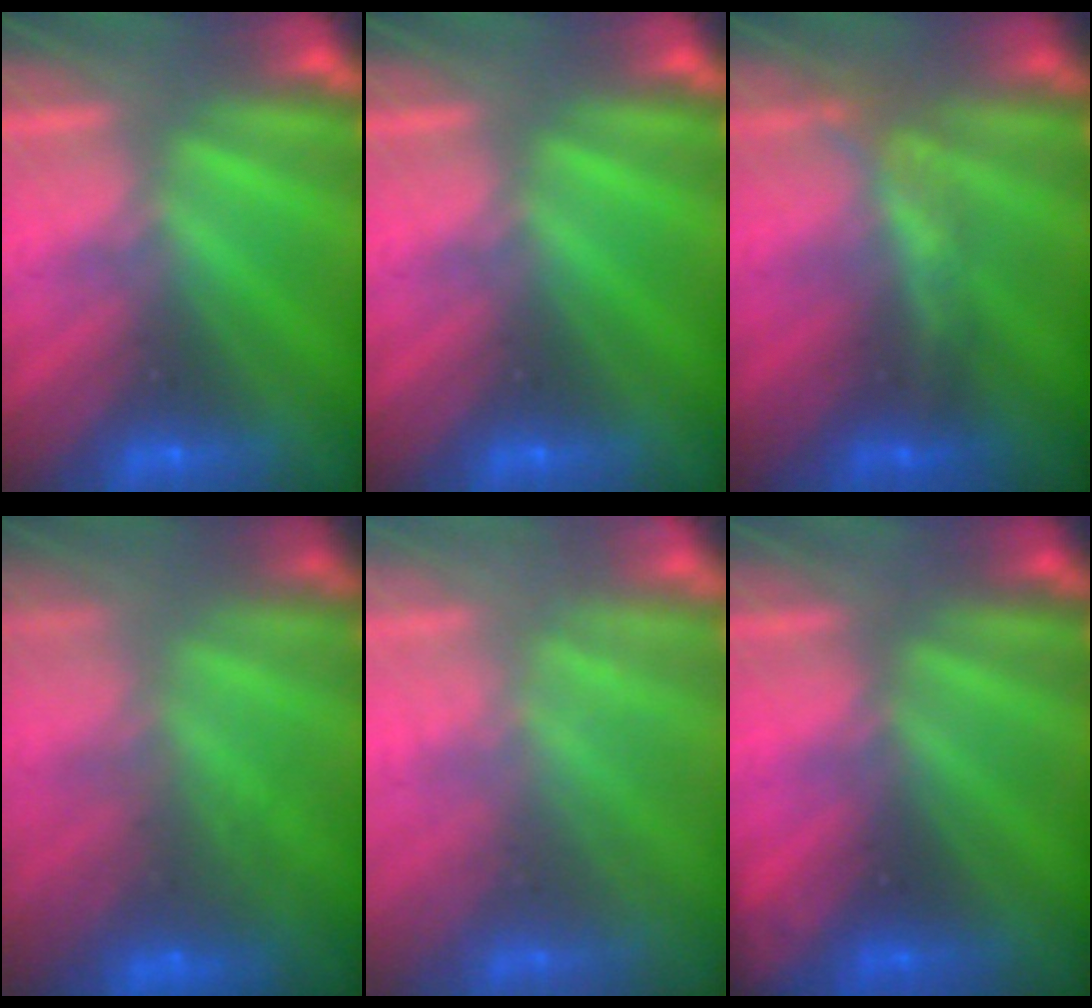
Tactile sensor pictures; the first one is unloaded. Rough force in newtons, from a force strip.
{"total": 0.0}
{"total": 2.0}
{"total": 9.1}
{"total": 2.1}
{"total": 2.0}